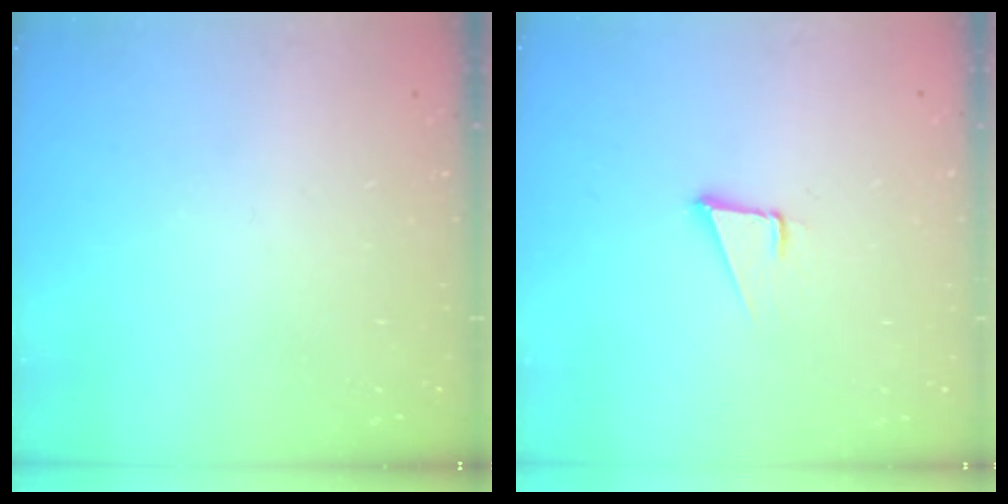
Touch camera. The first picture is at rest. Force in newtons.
{"total": 3.4, "press": 2.5, "slide": 2.2}